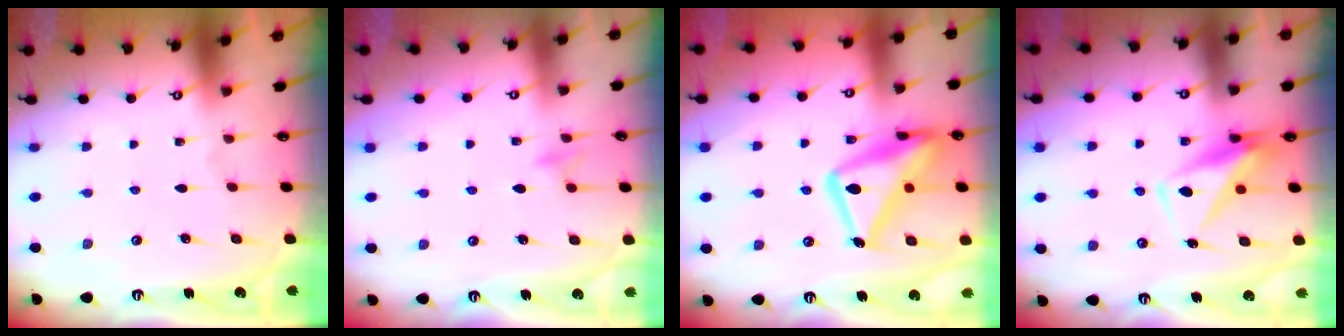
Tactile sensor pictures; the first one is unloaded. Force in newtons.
{"total": 7.7, "press": 7.6, "slide": 0.8}
{"total": 20.5, "press": 20.4, "slide": 1.7}
{"total": 7.5, "press": 7.4, "slide": 1.5}